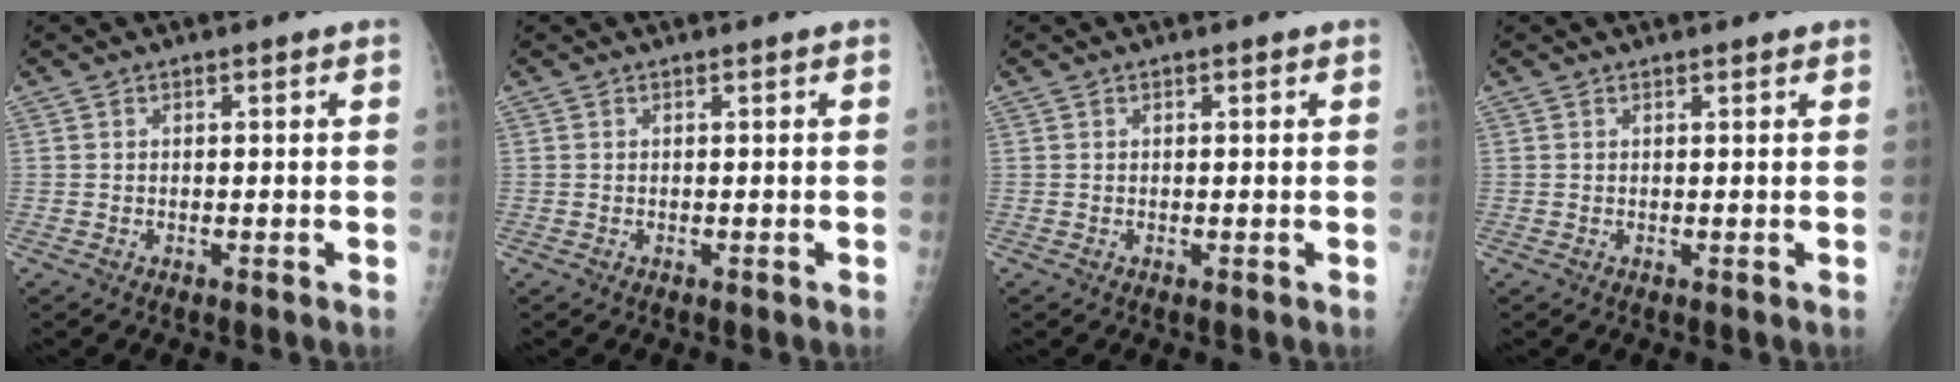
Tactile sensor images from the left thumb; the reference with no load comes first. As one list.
[{"total": 0.0}, {"total": 0.5, "force": [0.2, 0.3, 0.3], "torque": [-0.001, 0.000, 0.001]}, {"total": 0.6, "force": [0.5, 0.2, 0.3], "torque": [-0.005, -0.002, 0.006]}]